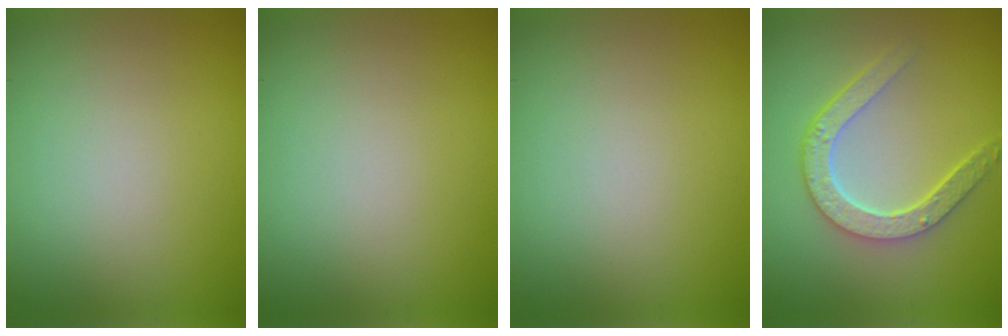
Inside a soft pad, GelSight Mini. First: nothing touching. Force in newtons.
{"total": 0.0}
{"total": 0.0}
{"total": 4.6, "press": 3.5, "slide": 2.9}